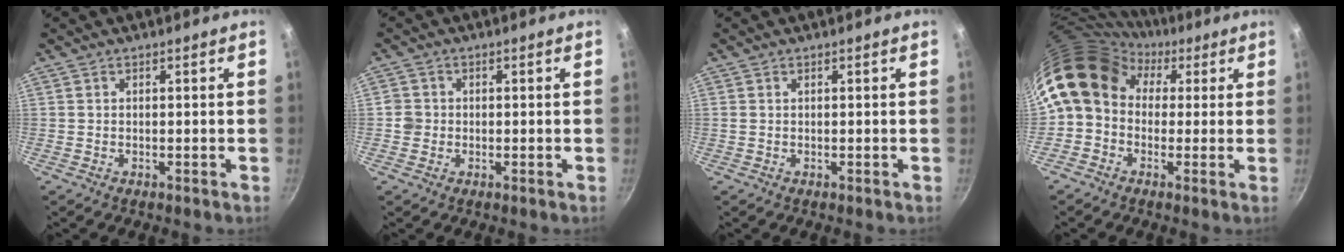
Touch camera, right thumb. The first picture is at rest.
{"total": 2.5, "force": [-0.3, 2.4, 0.6], "torque": [0.000, 0.009, -0.009]}
{"total": 0.0}
{"total": 14.3, "force": [2.8, 11.5, 8.0], "torque": [-0.136, 0.037, 0.026]}